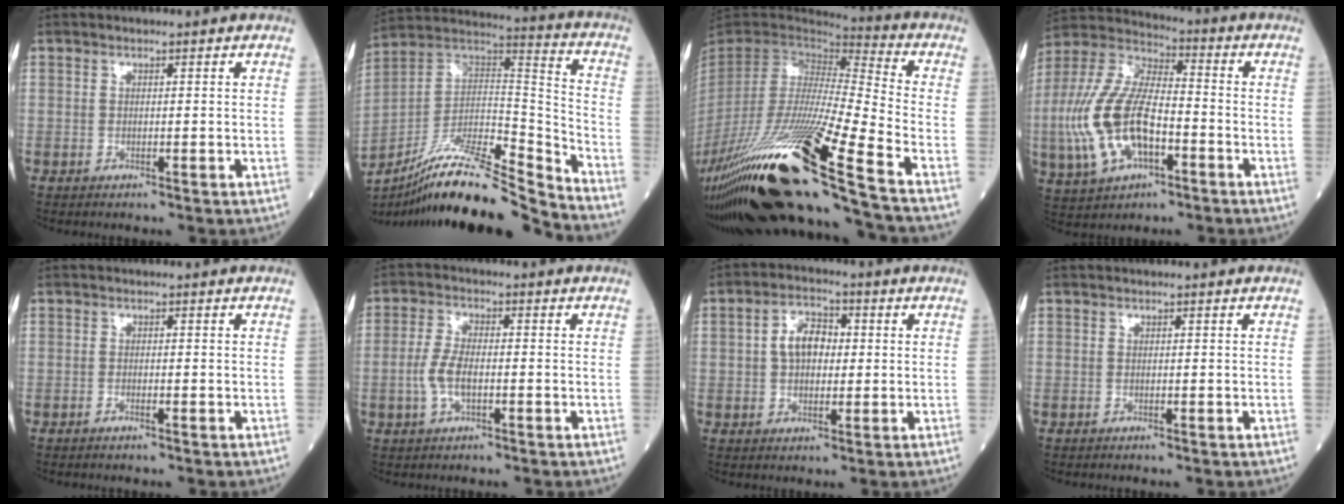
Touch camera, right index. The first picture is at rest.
{"total": 19.7, "force": [-17.2, 0.4, 9.6], "torque": [-0.182, 0.027, -0.308]}
{"total": 31.0, "force": [-19.3, 0.1, 24.3], "torque": [-0.444, -0.083, -0.356]}
{"total": 16.2, "force": [-4.3, 7.3, 13.8], "torque": [-0.316, 0.006, -0.079]}
{"total": 0.6, "force": [-0.4, 0.1, 0.5], "torque": [-0.010, 0.001, -0.008]}
{"total": 4.7, "force": [-1.2, 1.9, 4.1], "torque": [-0.096, 0.003, -0.027]}
{"total": 6.0, "force": [0.7, 3.7, 4.7], "torque": [-0.088, 0.018, 0.010]}
{"total": 0.0}